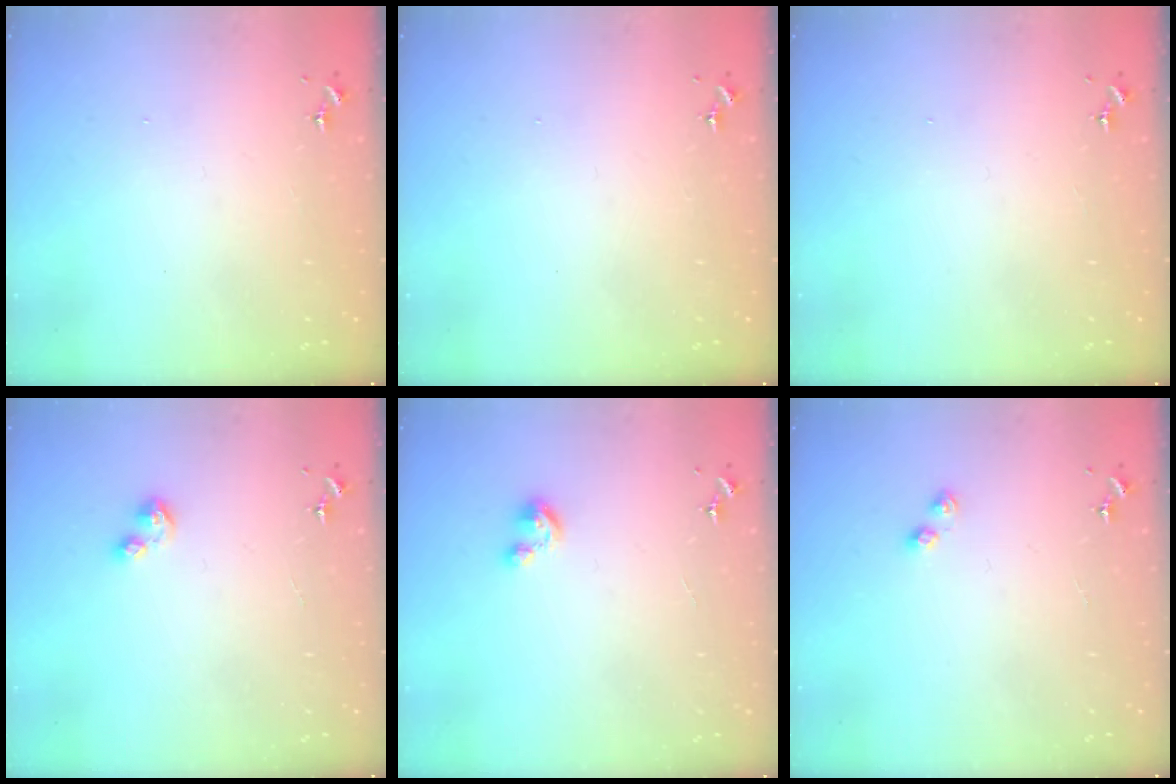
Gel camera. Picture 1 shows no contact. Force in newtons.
{"total": 0.0}
{"total": 0.0}
{"total": 4.2, "press": 4.1, "slide": 0.7}
{"total": 5.0, "press": 4.9, "slide": 0.5}
{"total": 3.0, "press": 2.9, "slide": 0.4}